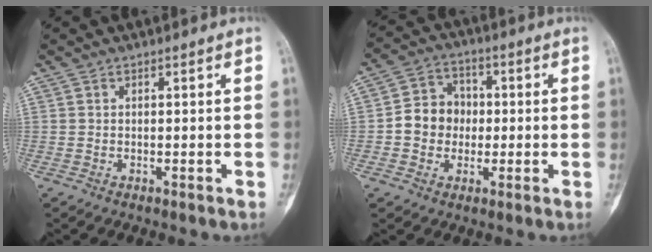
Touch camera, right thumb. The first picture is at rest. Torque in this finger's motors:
{"motor_torque": [0.21, -0.10, 0.54, -0.35, 0.06]}